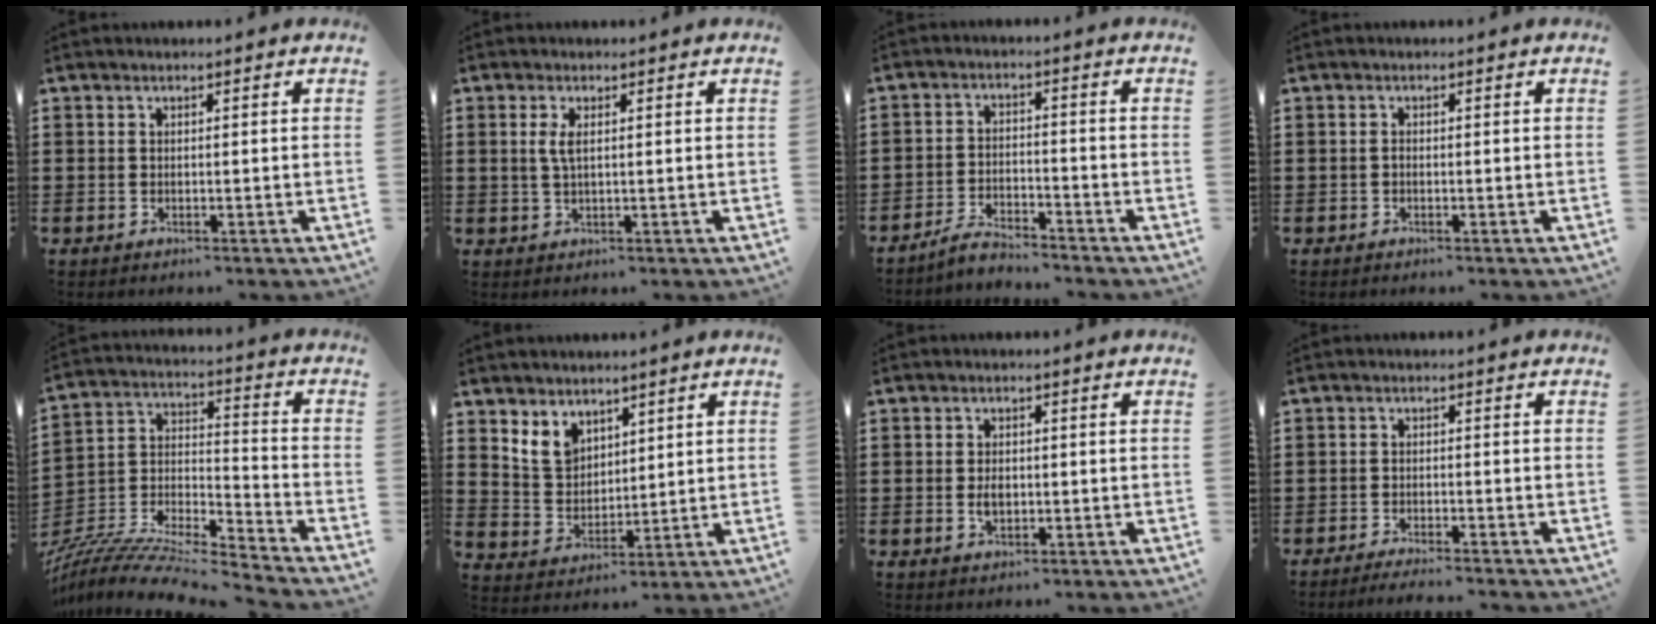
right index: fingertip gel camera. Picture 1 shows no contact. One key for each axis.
{"total": 2.3, "fx": 0.5, "fy": 0.7, "fz": 2.1, "tx": -0.044, "ty": 0.004, "tz": 0.008}
{"total": 3.5, "fx": -3.4, "fy": 0.3, "fz": 0.6, "tx": -0.021, "ty": 0.009, "tz": -0.073}
{"total": 0.6, "fx": -0.3, "fy": 0.3, "fz": 0.4, "tx": -0.012, "ty": -0.003, "tz": -0.005}
{"total": 8.3, "fx": -8.0, "fy": 0.9, "fz": 2.4, "tx": -0.056, "ty": -0.001, "tz": -0.165}
{"total": 5.3, "fx": 3.6, "fy": 3.7, "fz": 1.3, "tx": -0.047, "ty": 0.005, "tz": 0.068}
{"total": 2.3, "fx": -0.3, "fy": 1.4, "fz": 1.8, "tx": -0.035, "ty": 0.003, "tz": -0.005}
{"total": 2.0, "fx": -1.9, "fy": -0.2, "fz": 0.4, "tx": -0.008, "ty": 0.001, "tz": -0.039}